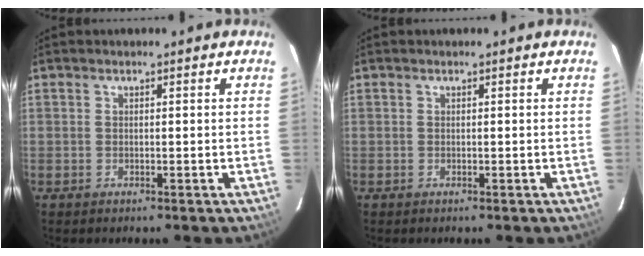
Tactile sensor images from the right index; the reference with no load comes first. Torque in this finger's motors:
{"motor_torque": [0.00, 0.00, 0.00, 0.00]}